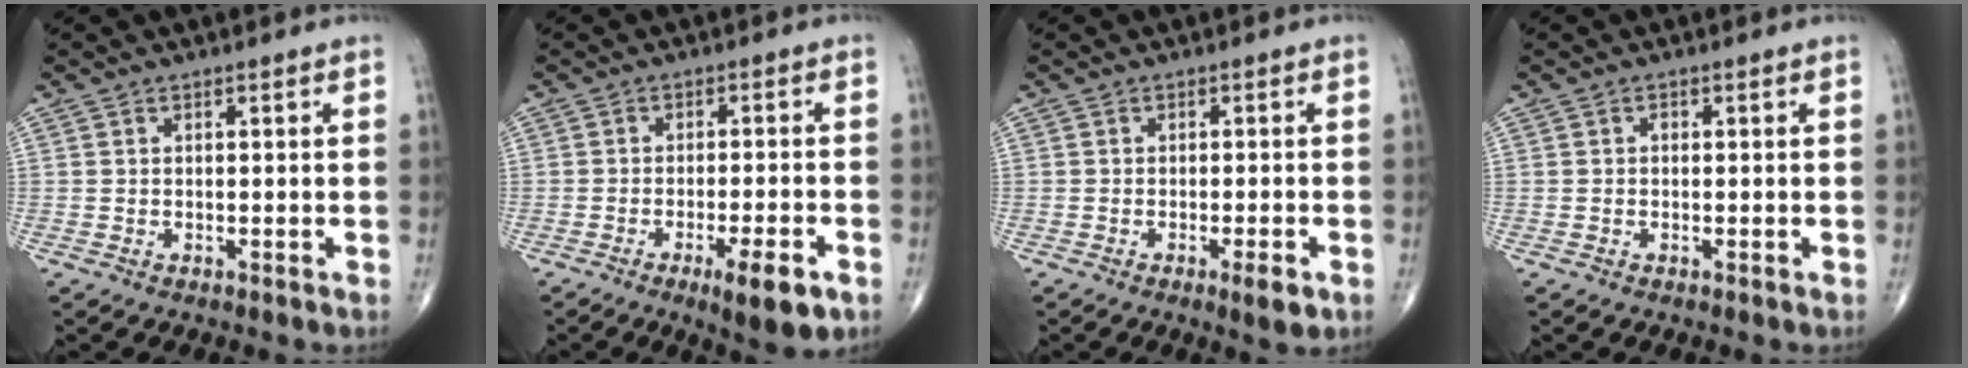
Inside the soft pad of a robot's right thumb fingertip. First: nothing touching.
{"total": 8.0, "force": [-4.0, 1.7, 6.8], "torque": [-0.099, 0.004, -0.056]}
{"total": 3.6, "force": [-1.7, 0.6, 3.1], "torque": [-0.044, -0.004, -0.026]}
{"total": 0.6, "force": [0.0, 0.5, 0.4], "torque": [-0.003, 0.002, -0.004]}